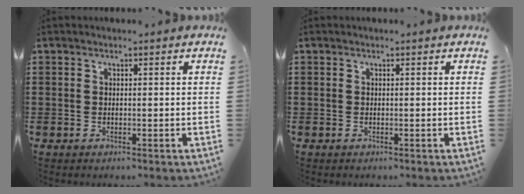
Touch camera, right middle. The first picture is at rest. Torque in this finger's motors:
{"motor_torque": [0.14, -0.22, -0.01, 0.01]}